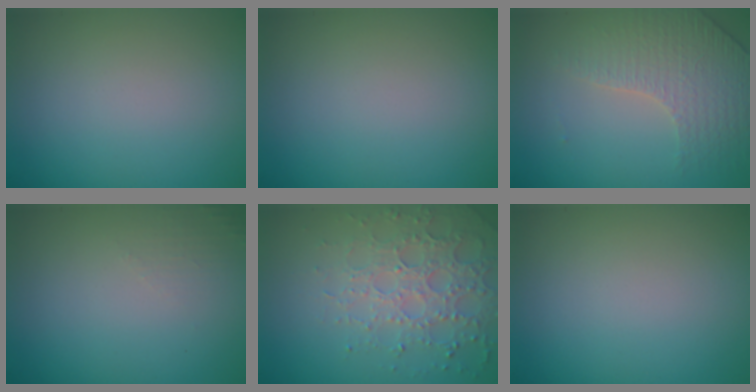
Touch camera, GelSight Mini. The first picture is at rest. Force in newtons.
{"total": 0.0}
{"total": 4.1, "press": 3.1, "slide": 2.7}
{"total": 1.1, "press": 1.1, "slide": 0.3}
{"total": 4.1, "press": 3.9, "slide": 1.2}
{"total": 0.0}